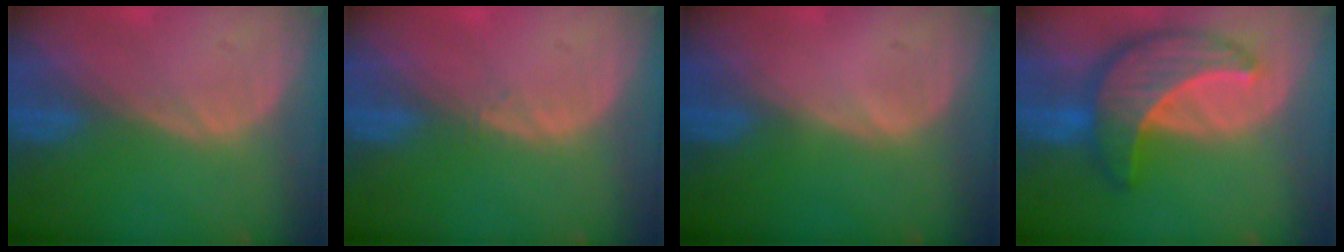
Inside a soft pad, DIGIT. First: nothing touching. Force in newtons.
{"total": 0.6, "press": 0.5, "slide": 0.4}
{"total": 0.0}
{"total": 9.5, "press": 9.5, "slide": 0.7}